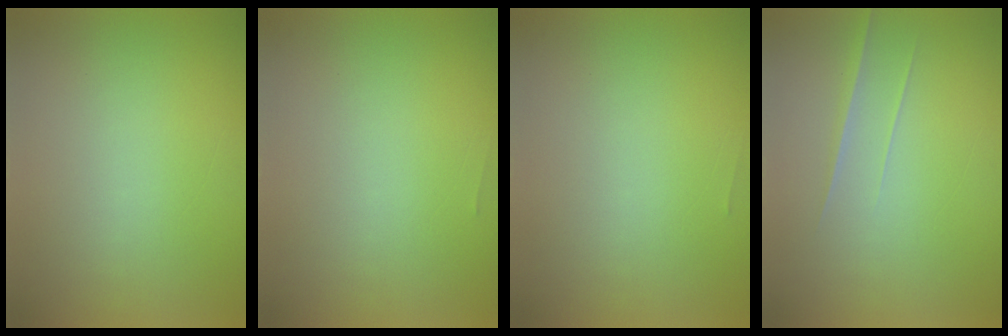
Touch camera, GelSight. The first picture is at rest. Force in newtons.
{"total": 1.2}
{"total": 1.2}
{"total": 1.5}